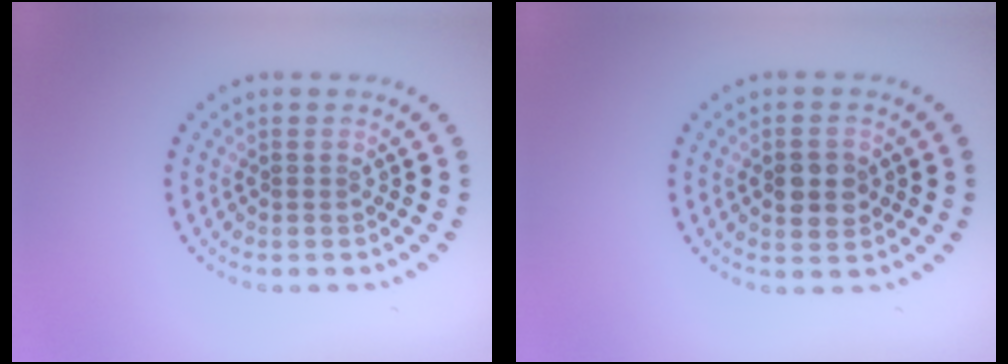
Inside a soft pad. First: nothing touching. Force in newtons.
{"total": 2.8, "press": 2.8, "slide": 0.1}